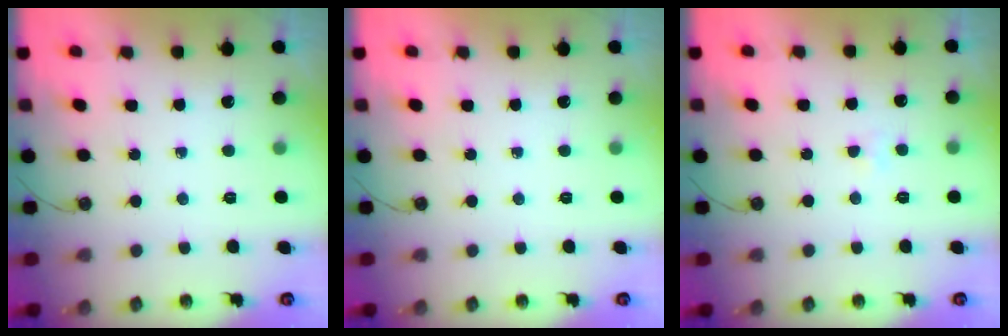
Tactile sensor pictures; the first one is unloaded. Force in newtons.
{"total": 0.0}
{"total": 1.9, "press": 1.8, "slide": 0.4}